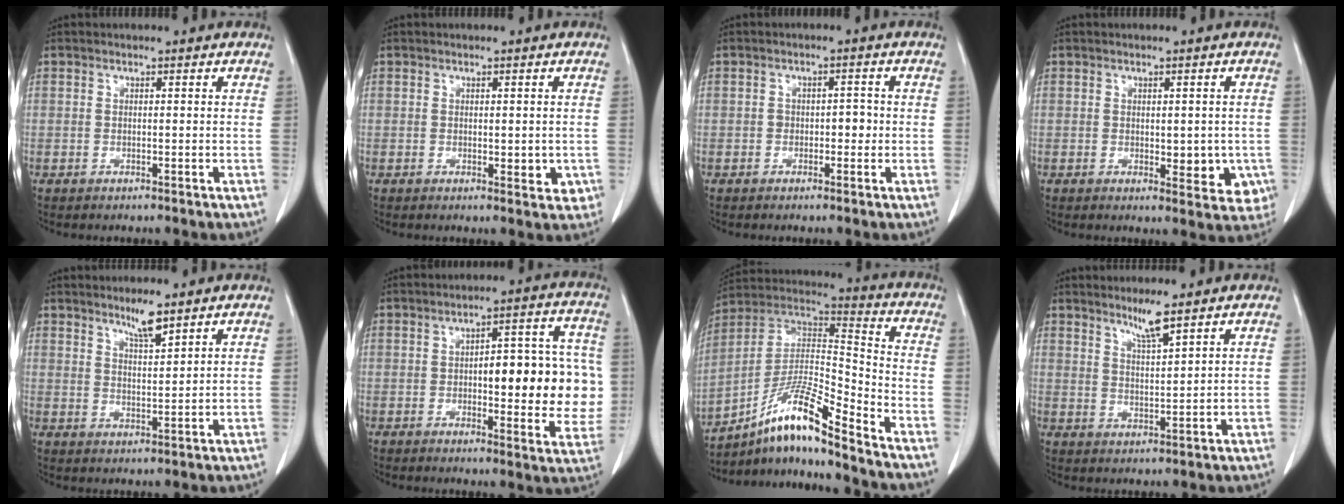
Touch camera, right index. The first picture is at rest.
{"total": 3.2, "force": [-0.5, 1.3, 2.8], "torque": [-0.024, -0.003, -0.001]}
{"total": 2.3, "force": [-0.4, 1.5, 1.8], "torque": [-0.016, 0.011, -0.004]}
{"total": 6.6, "force": [-1.3, 3.3, 5.6], "torque": [-0.045, -0.004, -0.008]}
{"total": 3.9, "force": [3.1, 0.2, 2.3], "torque": [-0.043, -0.006, 0.057]}
{"total": 14.4, "force": [-0.3, 4.7, 13.6], "torque": [-0.158, 0.027, 0.003]}
{"total": 14.3, "force": [-10.5, 0.1, 9.7], "torque": [-0.182, 0.018, -0.187]}
{"total": 3.9, "force": [3.1, -0.4, 2.4], "torque": [-0.046, -0.010, 0.059]}